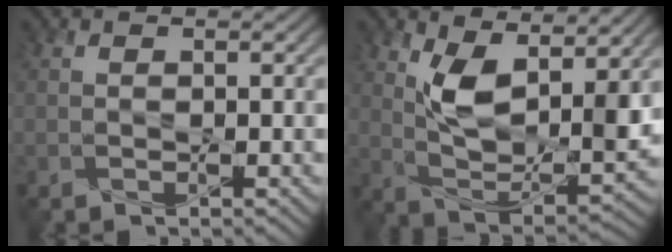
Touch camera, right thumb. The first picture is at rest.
{"total": 10.1, "force": [4.1, 4.8, 7.9], "torque": [-0.155, -0.014, 0.080]}